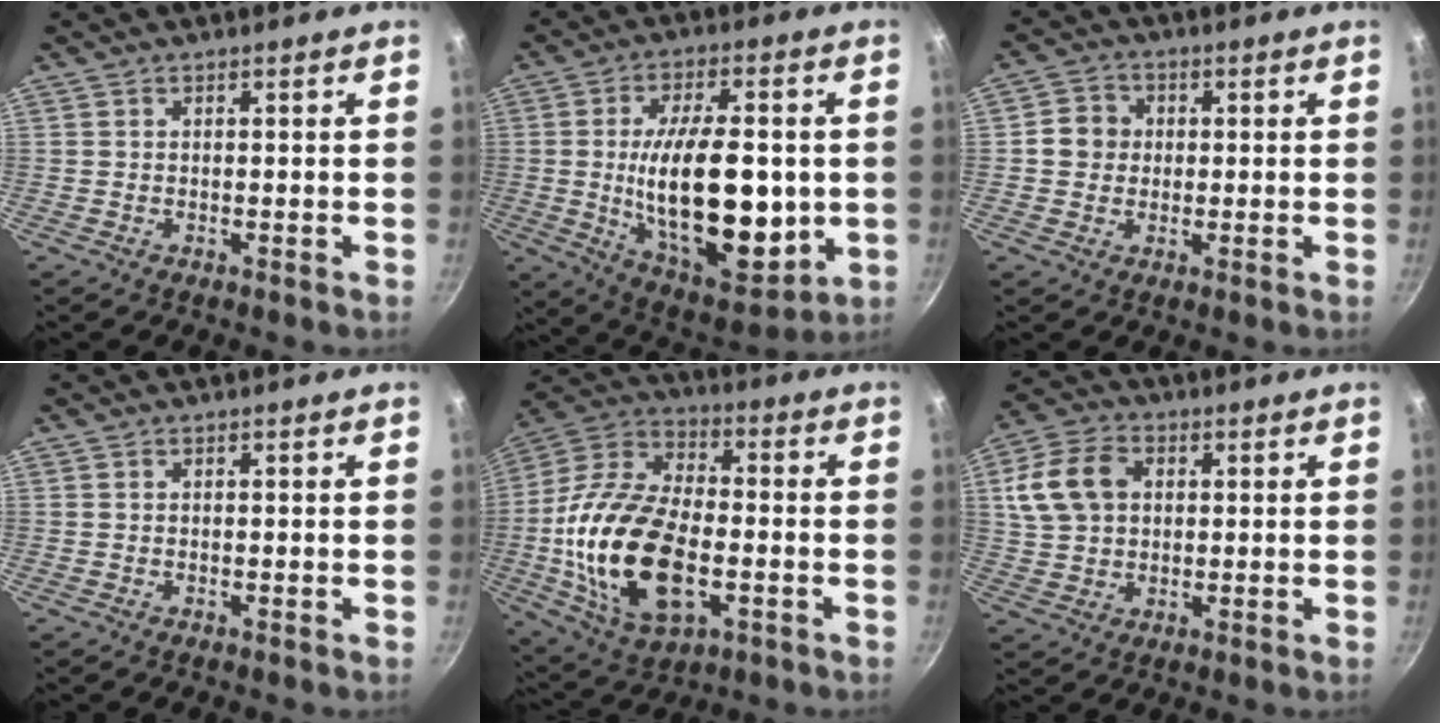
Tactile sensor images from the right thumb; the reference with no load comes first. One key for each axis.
{"total": 24.2, "fx": -1.1, "fy": 11.5, "fz": 21.2, "tx": -0.324, "ty": -0.013, "tz": -0.007}
{"total": 5.2, "fx": 0.3, "fy": 4.9, "fz": 1.9, "tx": -0.007, "ty": 0.007, "tz": -0.008}
{"total": 0.0}
{"total": 24.1, "fx": -4.2, "fy": 13.4, "fz": 19.5, "tx": -0.375, "ty": 0.023, "tz": -0.076}
{"total": 11.4, "fx": 2.5, "fy": 8.4, "fz": 7.2, "tx": -0.125, "ty": 0.011, "tz": 0.039}